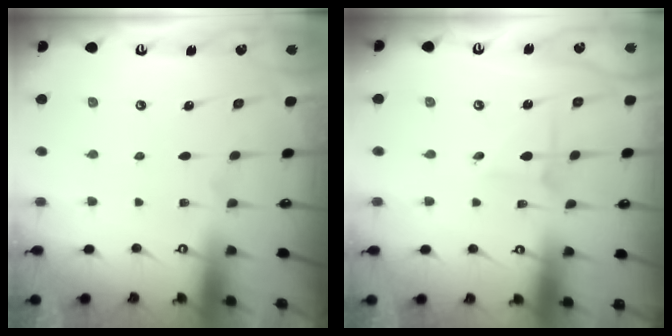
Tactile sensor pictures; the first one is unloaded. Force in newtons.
{"total": 2.0, "press": 2.0, "slide": 0.3}